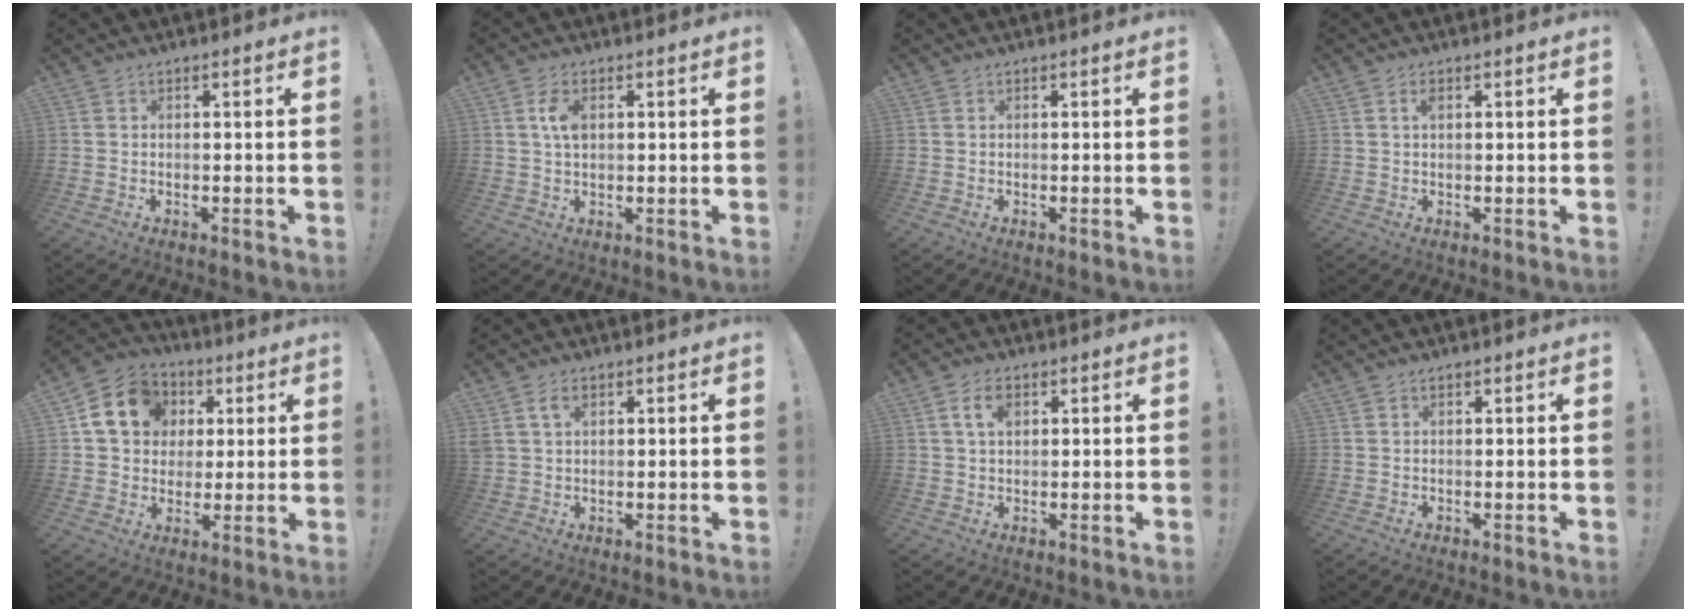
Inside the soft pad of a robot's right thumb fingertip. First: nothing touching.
{"total": 5.1, "force": [1.2, 2.9, 4.0], "torque": [-0.075, 0.002, 0.018]}
{"total": 0.0}
{"total": 1.6, "force": [0.5, 0.8, 1.3], "torque": [-0.018, 0.001, 0.006]}
{"total": 14.4, "force": [4.4, 12.1, 6.5], "torque": [-0.089, -0.005, 0.091]}
{"total": 3.9, "force": [1.8, 2.4, 2.4], "torque": [-0.042, 0.001, 0.034]}
{"total": 5.4, "force": [1.7, 3.2, 4.0], "torque": [-0.067, 0.003, 0.030]}
{"total": 0.5, "force": [0.3, 0.3, 0.3], "torque": [-0.003, -0.001, 0.006]}